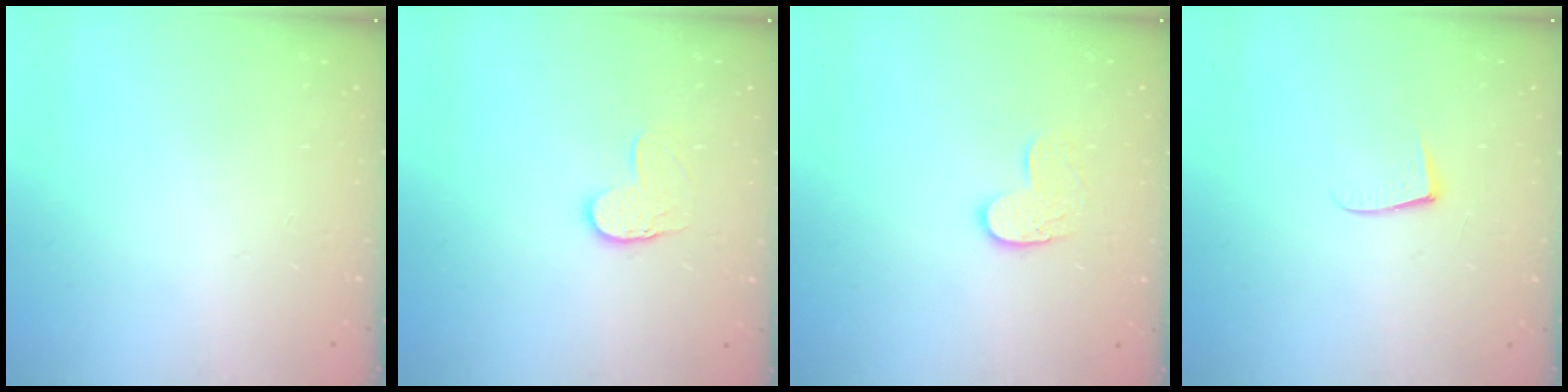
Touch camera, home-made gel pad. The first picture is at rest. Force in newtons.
{"total": 6.2, "press": 6.2, "slide": 0.4}
{"total": 8.0, "press": 8.0, "slide": 0.4}
{"total": 4.7, "press": 4.6, "slide": 0.5}